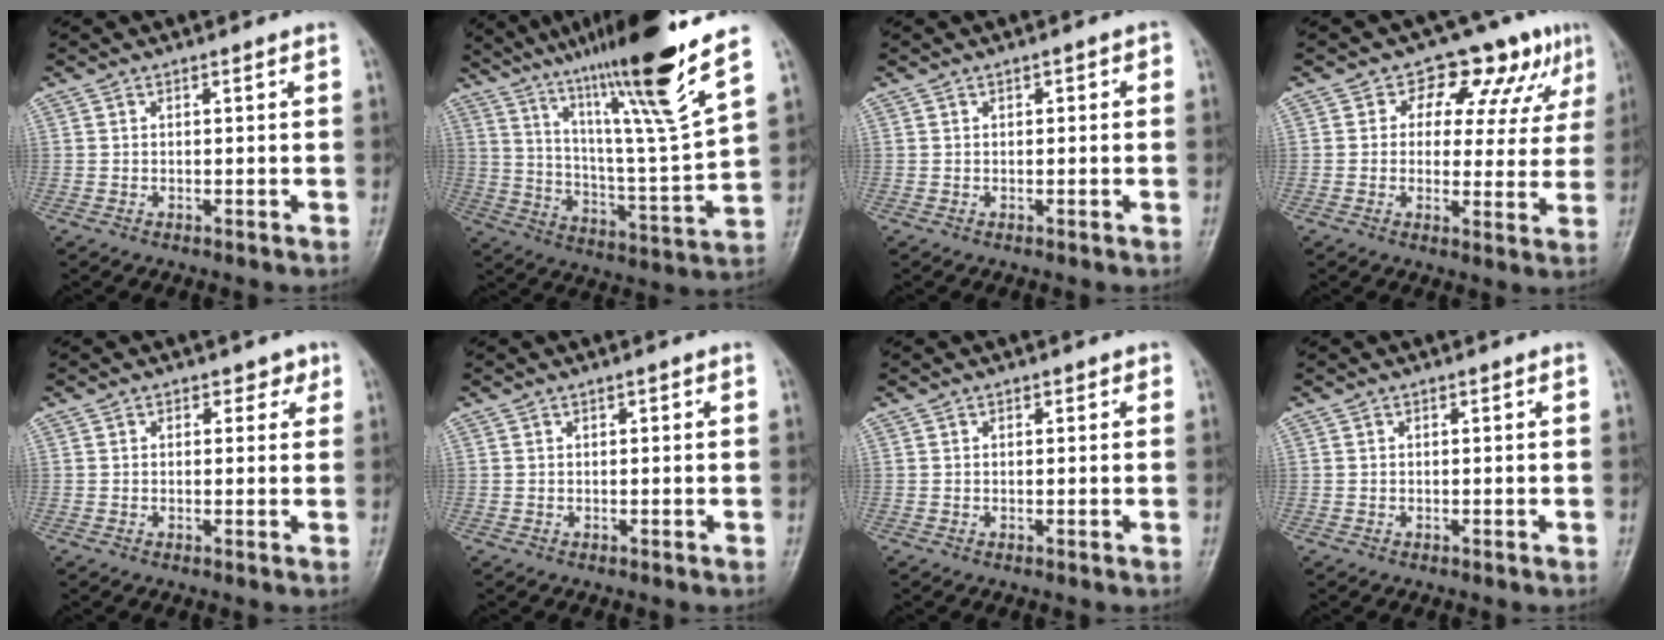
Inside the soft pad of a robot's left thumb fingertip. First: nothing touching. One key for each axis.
{"total": 22.6, "fx": 15.2, "fy": 0.5, "fz": 16.6, "tx": -0.251, "ty": -0.069, "tz": 0.259}
{"total": 1.2, "fx": 0.2, "fy": 0.8, "fz": 0.9, "tx": -0.003, "ty": 0.004, "tz": -0.001}
{"total": 11.4, "fx": 5.9, "fy": 7.0, "fz": 6.8, "tx": -0.039, "ty": -0.009, "tz": 0.072}
{"total": 2.2, "fx": 1.2, "fy": 1.7, "fz": 0.9, "tx": 0.012, "ty": -0.003, "tz": 0.009}
{"total": 0.5, "fx": 0.2, "fy": 0.3, "fz": 0.4, "tx": -0.002, "ty": 0.001, "tz": 0.002}
{"total": 0.6, "fx": 0.3, "fy": 0.5, "fz": 0.2, "tx": 0.005, "ty": 0.000, "tz": 0.000}
{"total": 0.0}